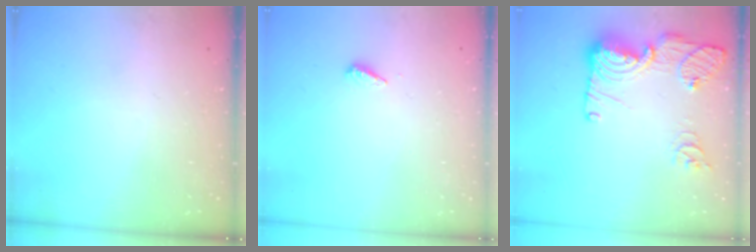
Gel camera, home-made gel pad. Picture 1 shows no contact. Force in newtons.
{"total": 2.9, "press": 2.9, "slide": 0.3}
{"total": 16.2, "press": 16.2, "slide": 1.7}